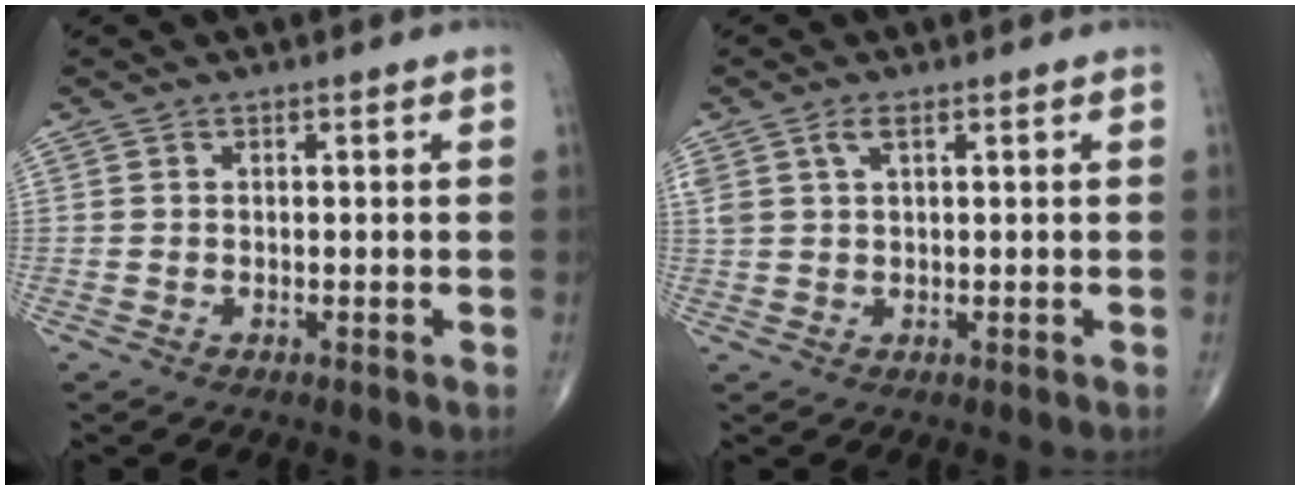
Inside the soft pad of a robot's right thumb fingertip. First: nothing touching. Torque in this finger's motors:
{"motor_torque": [0.39, 0.52, 0.57, 0.26, 0.00]}